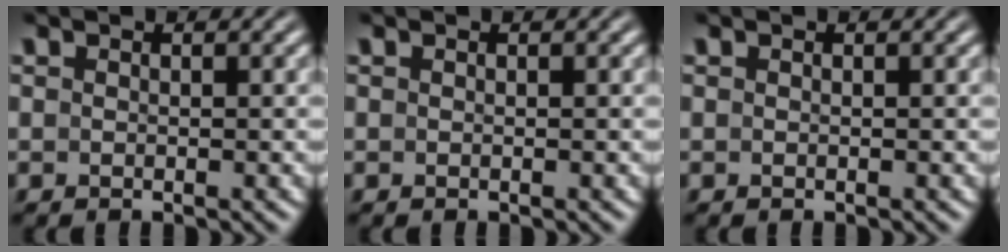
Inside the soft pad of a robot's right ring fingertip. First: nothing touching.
{"total": 0.0}
{"total": 0.0}